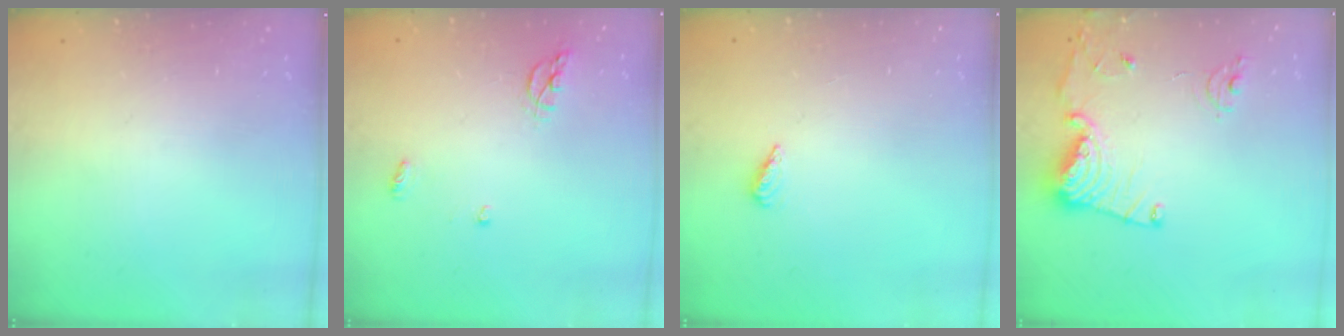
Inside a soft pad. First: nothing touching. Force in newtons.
{"total": 6.5, "press": 6.5, "slide": 0.1}
{"total": 2.1, "press": 1.9, "slide": 0.8}
{"total": 13.4, "press": 13.4, "slide": 1.5}